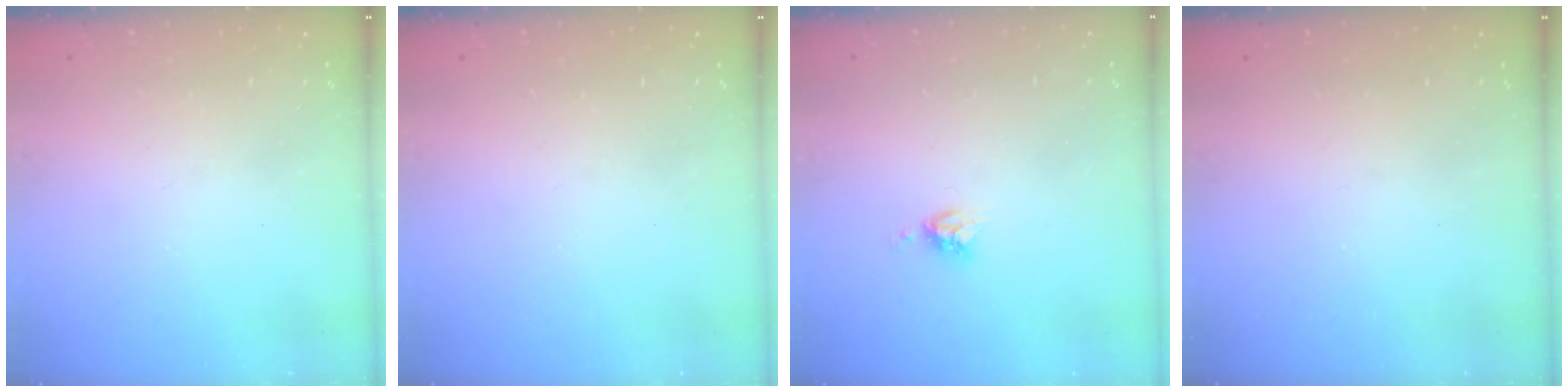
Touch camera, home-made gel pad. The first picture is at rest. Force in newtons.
{"total": 0.0}
{"total": 4.7, "press": 4.6, "slide": 0.4}
{"total": 0.0}